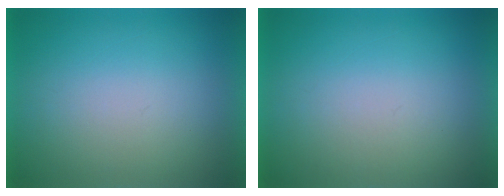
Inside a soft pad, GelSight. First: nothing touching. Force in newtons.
{"total": 1.1}